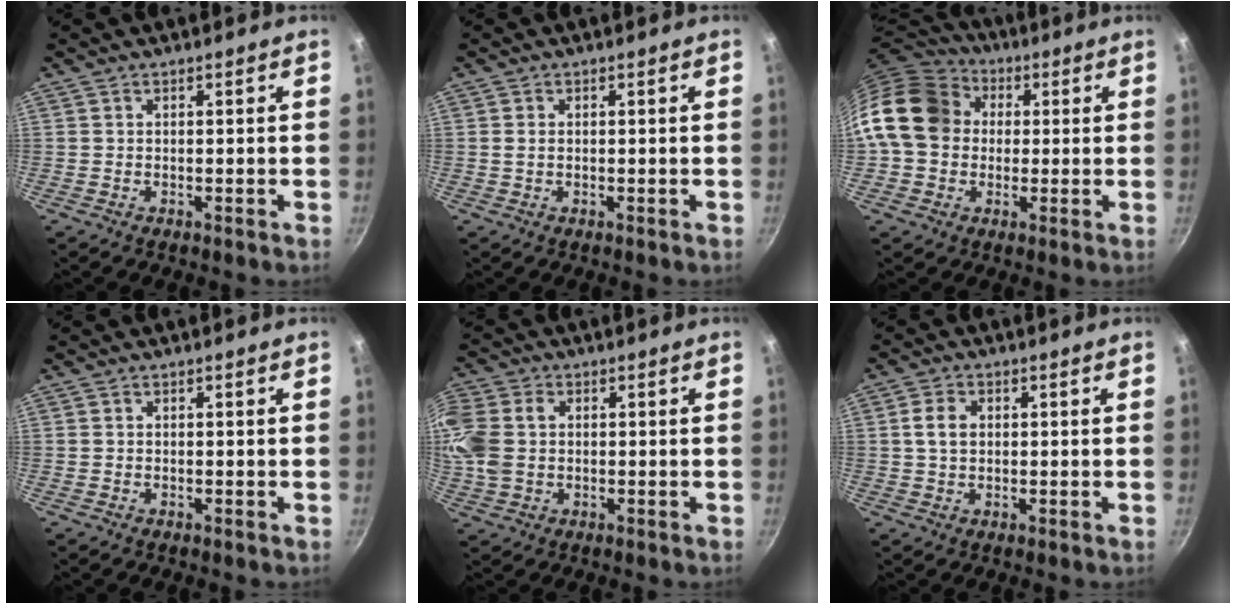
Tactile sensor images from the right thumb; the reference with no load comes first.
{"total": 1.1, "force": [0.1, 0.8, 0.8], "torque": [-0.015, 0.001, 0.000]}
{"total": 16.1, "force": [1.6, 13.5, 8.8], "torque": [-0.135, 0.034, 0.014]}
{"total": 0.0}
{"total": 10.6, "force": [0.9, 8.2, 6.7], "torque": [-0.150, 0.009, 0.012]}
{"total": 4.2, "force": [0.6, 3.1, 2.8], "torque": [-0.043, 0.007, 0.008]}